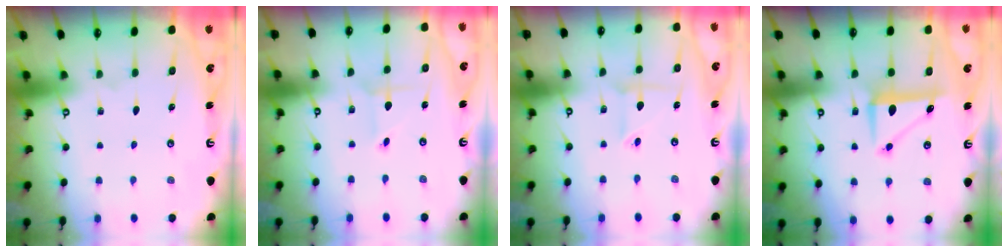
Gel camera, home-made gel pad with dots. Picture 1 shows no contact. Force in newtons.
{"total": 0.9, "press": 0.9, "slide": 0.0}
{"total": 3.5, "press": 3.5, "slide": 0.3}
{"total": 7.9, "press": 7.9, "slide": 1.0}